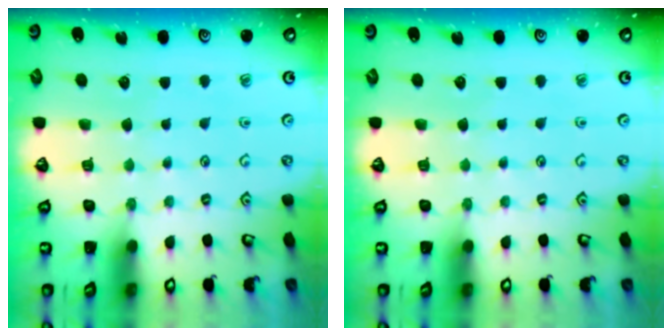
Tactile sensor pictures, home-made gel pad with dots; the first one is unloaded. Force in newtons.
{"total": 0.0}